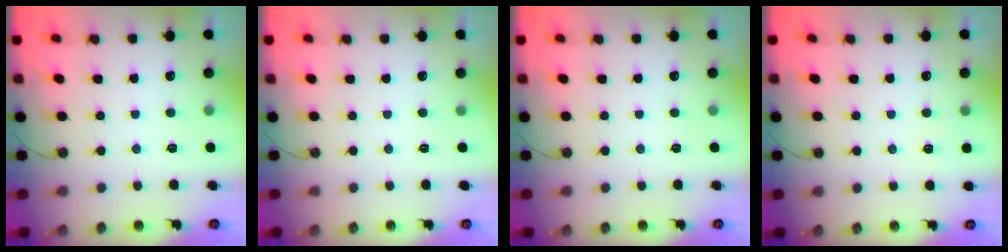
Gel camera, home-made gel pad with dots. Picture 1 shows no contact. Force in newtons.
{"total": 1.5, "press": 0.5, "slide": 1.4}
{"total": 0.0}
{"total": 3.0, "press": 2.4, "slide": 1.8}